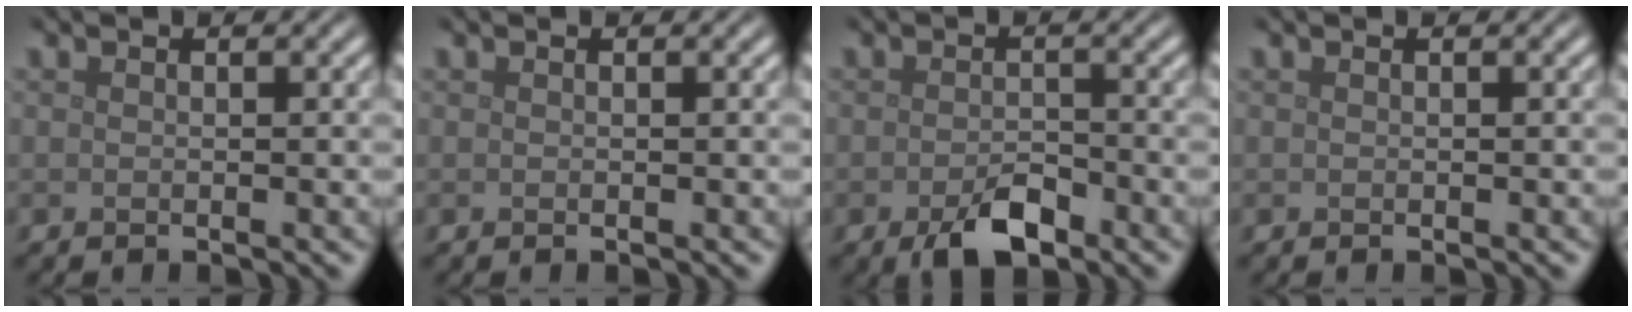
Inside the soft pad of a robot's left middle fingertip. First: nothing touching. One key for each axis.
{"total": 0.0}
{"total": 3.6, "fx": -2.0, "fy": 1.7, "fz": 2.5, "tx": -0.042, "ty": -0.003, "tz": -0.035}
{"total": 0.0}